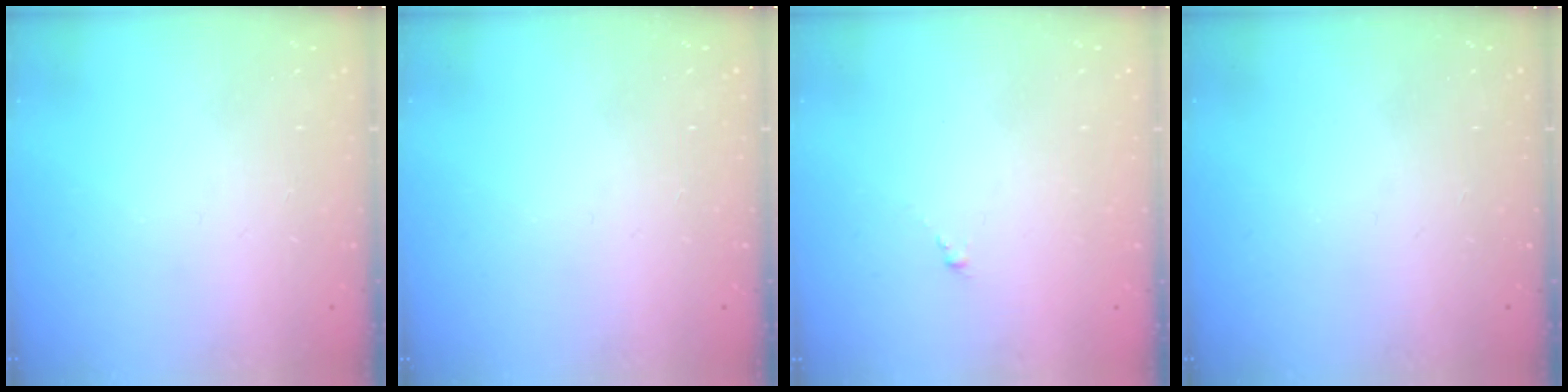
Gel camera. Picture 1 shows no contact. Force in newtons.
{"total": 0.0}
{"total": 0.0}
{"total": 0.0}